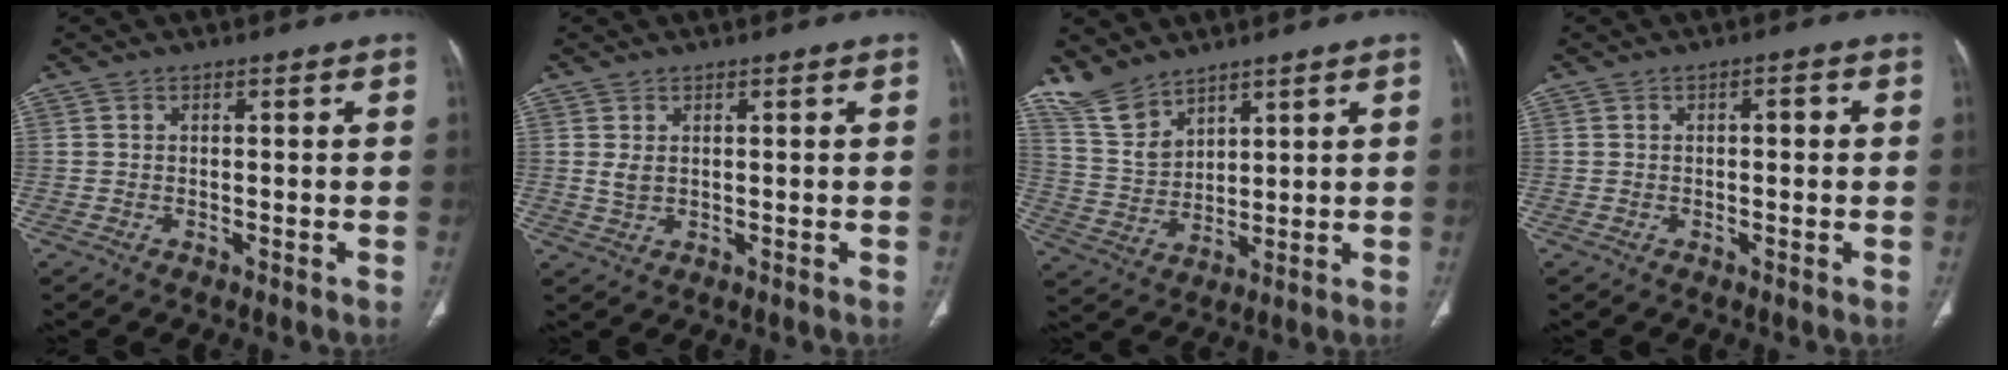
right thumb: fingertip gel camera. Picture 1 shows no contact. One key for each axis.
{"total": 1.9, "fx": 0.6, "fy": 1.2, "fz": 1.3, "tx": -0.025, "ty": -0.001, "tz": 0.019}
{"total": 7.9, "fx": 6.7, "fy": 3.3, "fz": 2.4, "tx": -0.042, "ty": -0.032, "tz": 0.154}
{"total": 2.1, "fx": 0.3, "fy": 0.9, "fz": 1.9, "tx": -0.025, "ty": 0.005, "tz": 0.001}